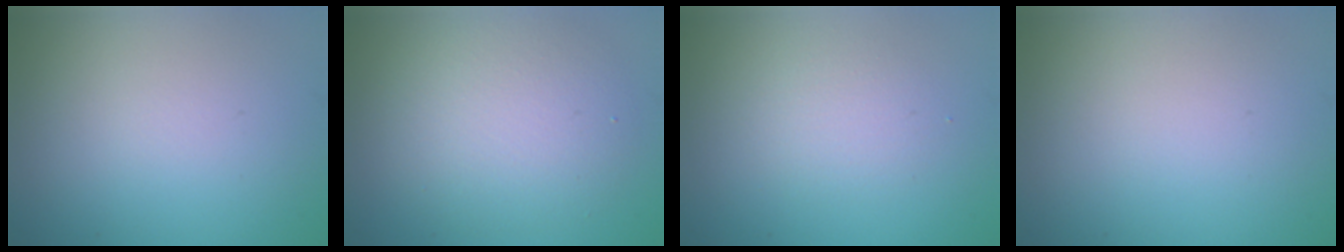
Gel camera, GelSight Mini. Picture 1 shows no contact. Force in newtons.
{"total": 4.8, "press": 4.8, "slide": 0.2}
{"total": 1.7, "press": 1.7, "slide": 0.1}
{"total": 0.0}